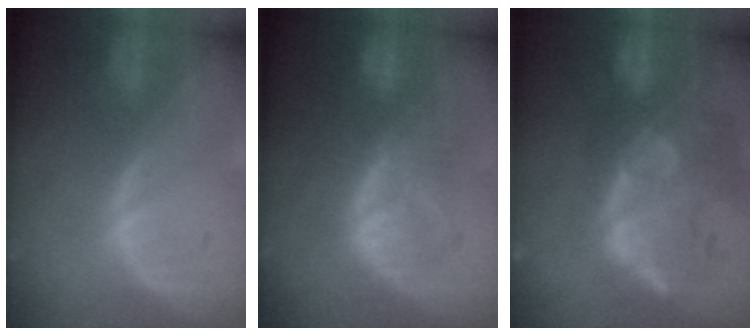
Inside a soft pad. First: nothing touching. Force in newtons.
{"total": 9.1, "press": 8.7, "slide": 2.7}
{"total": 14.4, "press": 11.8, "slide": 8.3}